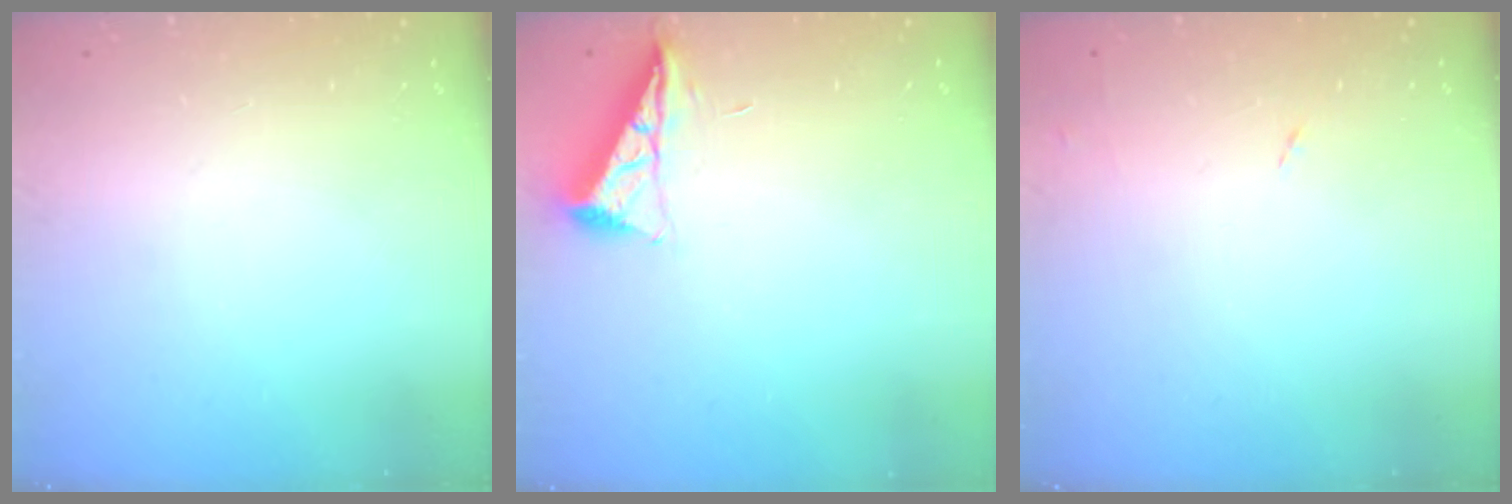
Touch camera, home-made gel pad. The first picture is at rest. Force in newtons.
{"total": 6.5, "press": 6.4, "slide": 0.9}
{"total": 4.6, "press": 4.6, "slide": 0.6}